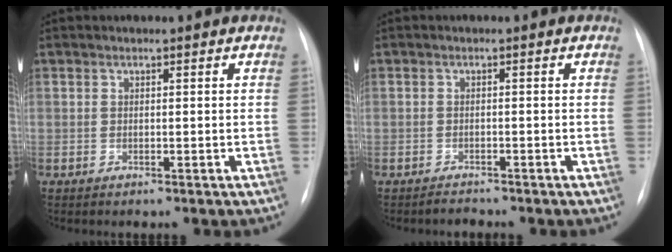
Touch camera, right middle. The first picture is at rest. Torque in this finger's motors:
{"motor_torque": [0.16, -0.21, 0.03, 0.00]}